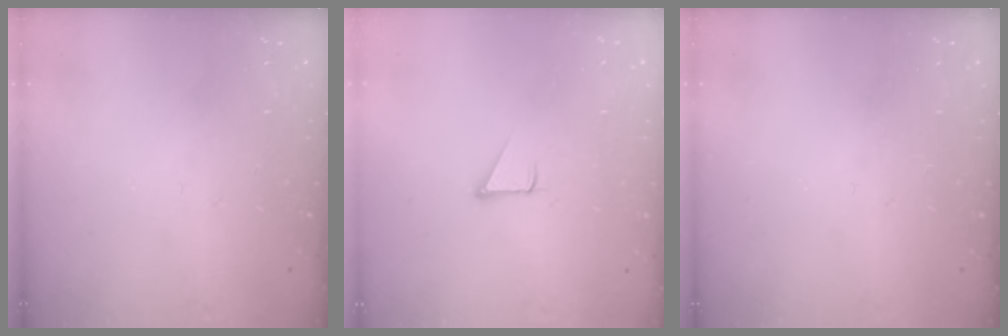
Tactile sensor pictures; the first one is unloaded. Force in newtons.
{"total": 1.9, "press": 1.9, "slide": 0.1}
{"total": 0.0}